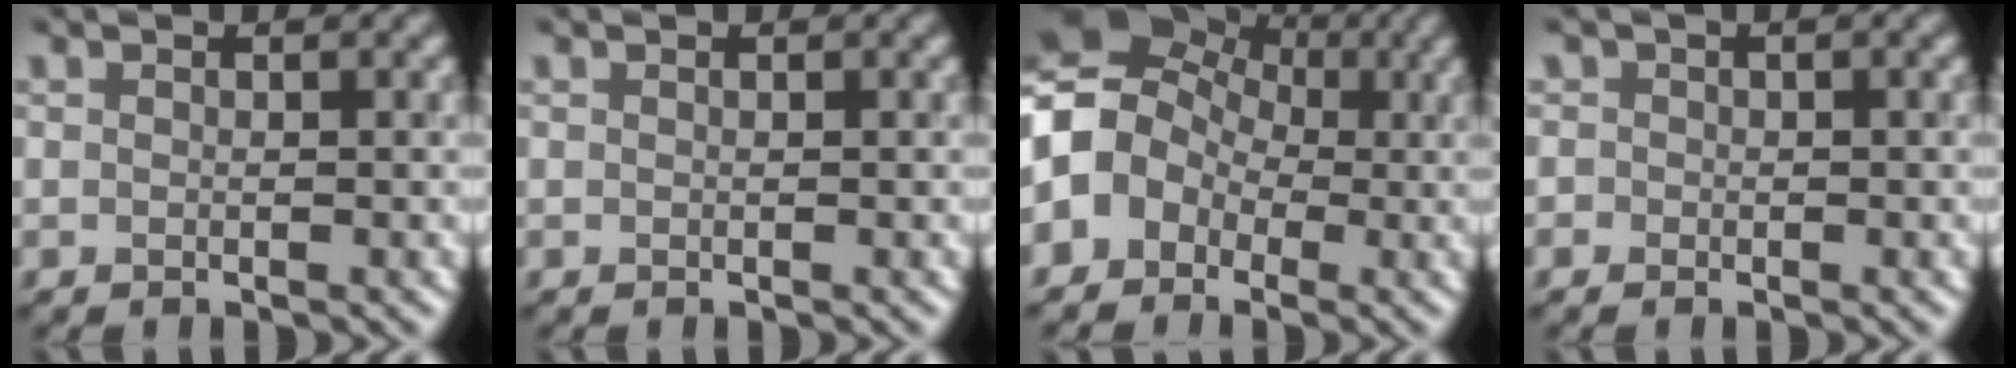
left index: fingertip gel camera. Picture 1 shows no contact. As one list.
[{"total": 0.0}, {"total": 6.9, "force": [-0.4, 5.8, 3.6], "torque": [-0.071, 0.012, -0.031]}, {"total": 1.2, "force": [0.0, 1.2, 0.3], "torque": [0.008, 0.008, -0.015]}]